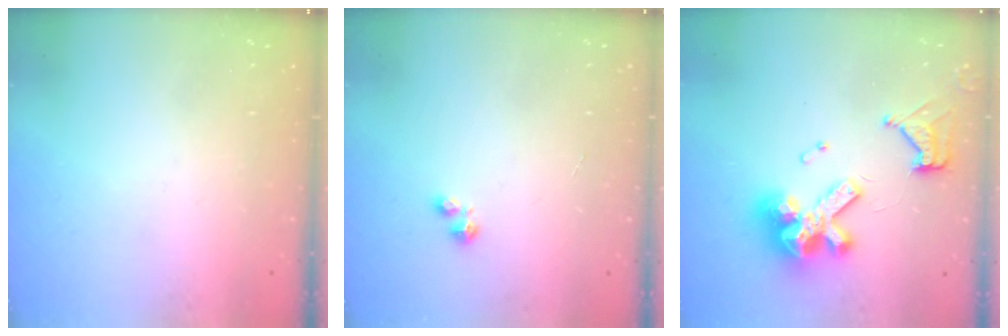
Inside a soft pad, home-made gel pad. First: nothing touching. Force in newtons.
{"total": 1.9, "press": 1.9, "slide": 0.2}
{"total": 15.0, "press": 14.9, "slide": 1.5}